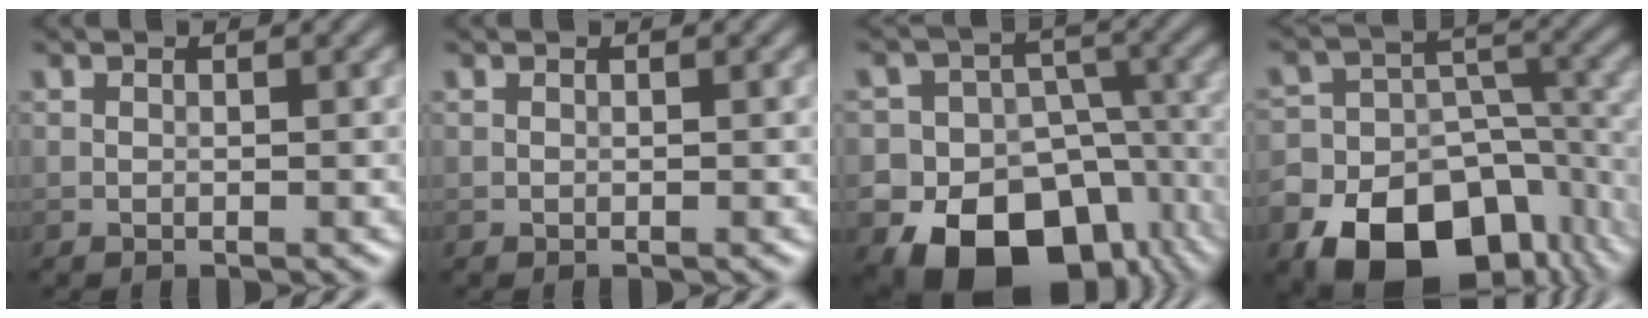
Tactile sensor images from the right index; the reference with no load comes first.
{"total": 0.0}
{"total": 16.4, "force": [-8.7, 12.2, 6.7], "torque": [-0.111, -0.030, -0.148]}
{"total": 18.1, "force": [-10.5, 12.8, 7.4], "torque": [-0.152, -0.046, -0.163]}